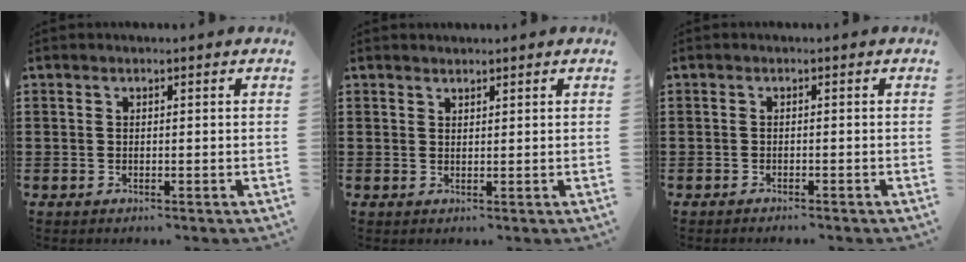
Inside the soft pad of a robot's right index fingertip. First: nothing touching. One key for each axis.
{"total": 1.2, "fx": 1.2, "fy": 0.3, "fz": -0.2, "tx": 0.002, "ty": 0.002, "tz": 0.023}
{"total": 0.7, "fx": -0.7, "fy": 0.0, "fz": 0.1, "tx": -0.004, "ty": -0.001, "tz": -0.015}